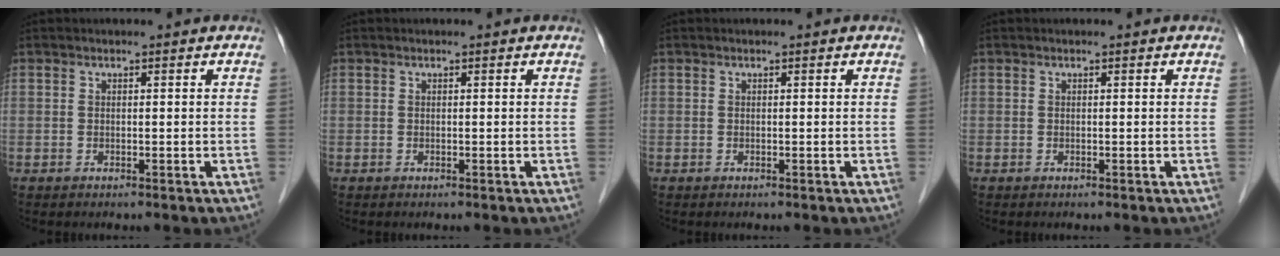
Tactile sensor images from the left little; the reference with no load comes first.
{"total": 0.0}
{"total": 0.0}
{"total": 0.0}